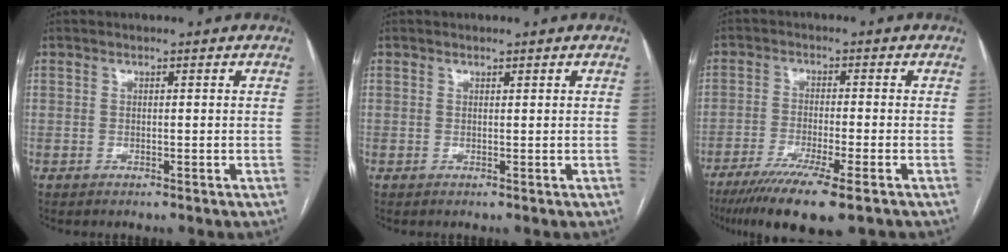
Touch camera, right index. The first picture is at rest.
{"total": 0.0}
{"total": 11.3, "force": [-7.7, 0.6, 8.3], "torque": [-0.132, -0.027, -0.120]}